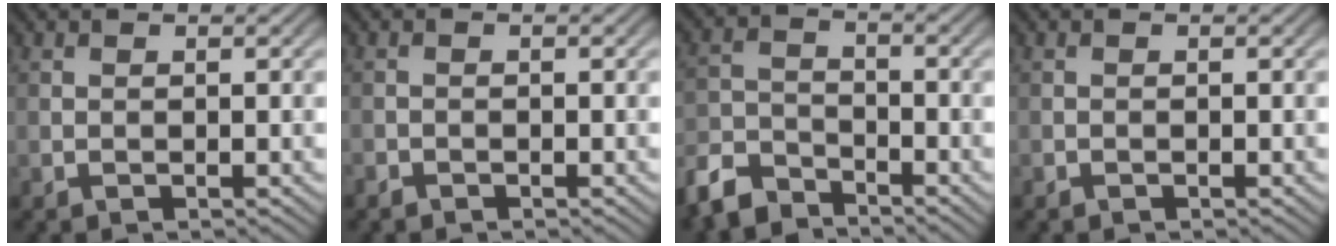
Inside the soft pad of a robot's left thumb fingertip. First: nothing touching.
{"total": 0.8, "force": [-0.7, 0.3, 0.0], "torque": [0.000, -0.002, -0.016]}
{"total": 6.4, "force": [-5.5, 2.5, 2.2], "torque": [-0.051, -0.009, -0.128]}
{"total": 0.0}